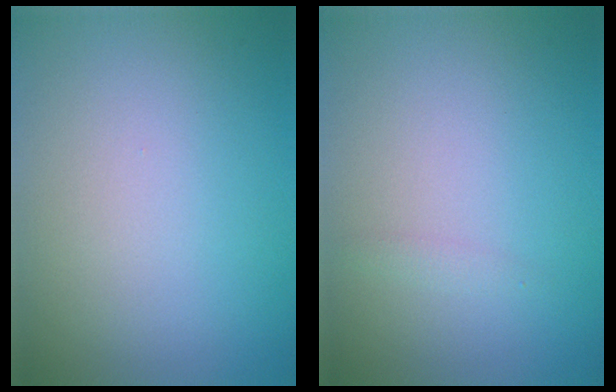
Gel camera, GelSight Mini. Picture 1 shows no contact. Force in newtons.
{"total": 0.6, "press": 0.6, "slide": 0.0}